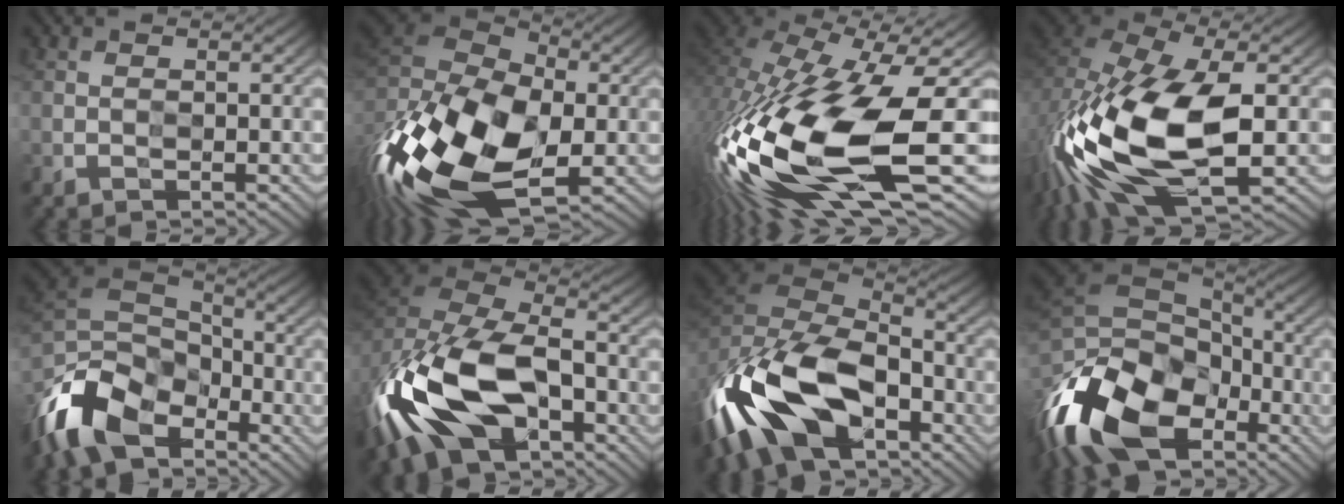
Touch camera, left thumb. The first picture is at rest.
{"total": 18.6, "force": [-5.8, 10.9, 13.9], "torque": [-0.309, -0.009, -0.086]}
{"total": 19.8, "force": [-7.0, 8.7, 16.3], "torque": [-0.380, -0.060, -0.111]}
{"total": 15.8, "force": [-4.4, 8.9, 12.3], "torque": [-0.292, -0.020, -0.080]}
{"total": 12.4, "force": [-7.6, 7.7, 6.1], "torque": [-0.156, -0.013, -0.157]}
{"total": 15.9, "force": [-5.8, 9.6, 11.3], "torque": [-0.254, -0.027, -0.103]}
{"total": 17.9, "force": [-7.8, 10.0, 12.6], "torque": [-0.284, -0.038, -0.125]}
{"total": 16.4, "force": [-8.0, 10.6, 9.7], "torque": [-0.231, -0.015, -0.131]}